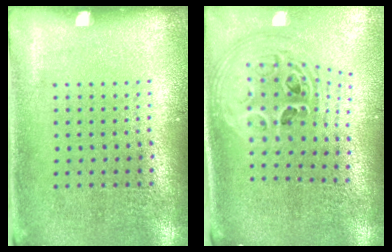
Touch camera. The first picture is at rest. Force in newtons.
{"total": 2.8, "press": 2.0, "slide": 1.9}